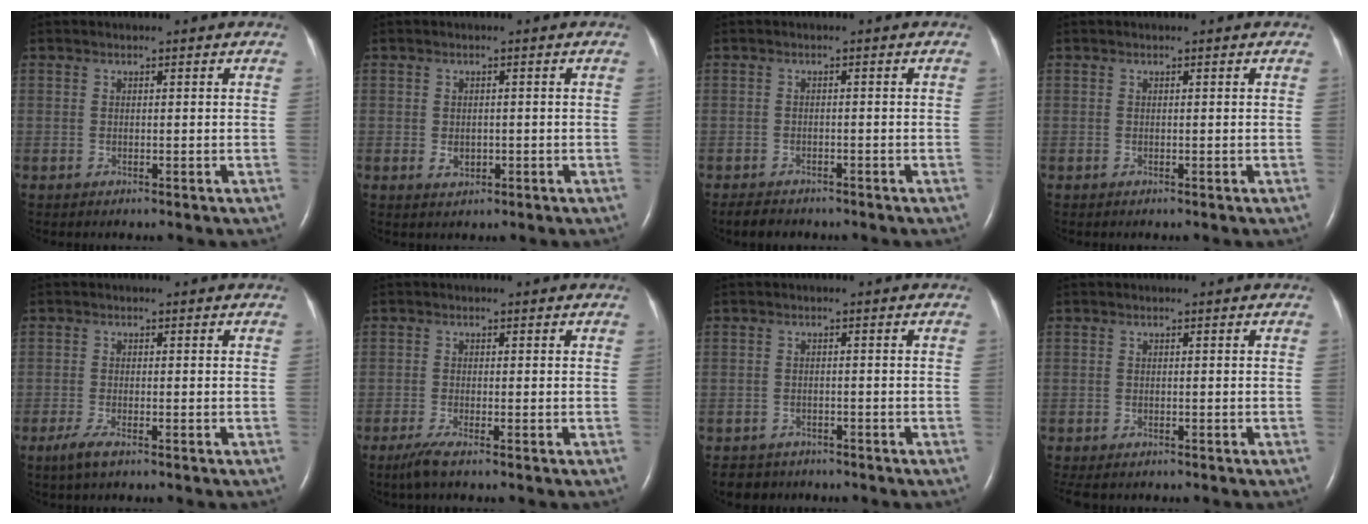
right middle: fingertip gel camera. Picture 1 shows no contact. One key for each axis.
{"total": 1.8, "fx": -0.4, "fy": 1.4, "fz": 1.1, "tx": -0.020, "ty": 0.000, "tz": 0.000}
{"total": 3.4, "fx": -2.9, "fy": 1.4, "fz": 1.1, "tx": -0.025, "ty": -0.005, "tz": -0.040}
{"total": 0.0}
{"total": 2.5, "fx": -1.6, "fy": 0.3, "fz": 1.9, "tx": -0.050, "ty": -0.008, "tz": -0.035}
{"total": 2.4, "fx": -1.6, "fy": -0.1, "fz": 1.8, "tx": -0.047, "ty": -0.010, "tz": -0.038}
{"total": 3.5, "fx": -2.9, "fy": 1.8, "fz": -0.2, "tx": -0.005, "ty": 0.001, "tz": -0.046}
{"total": 2.9, "fx": -2.3, "fy": 1.2, "fz": 1.2, "tx": -0.018, "ty": -0.007, "tz": -0.033}